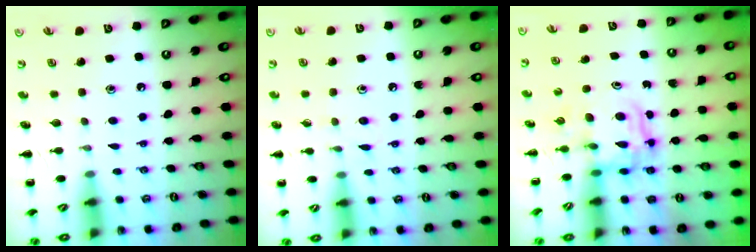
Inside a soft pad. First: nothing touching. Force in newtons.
{"total": 4.8, "press": 4.4, "slide": 2.0}
{"total": 3.4, "press": 3.4, "slide": 0.2}